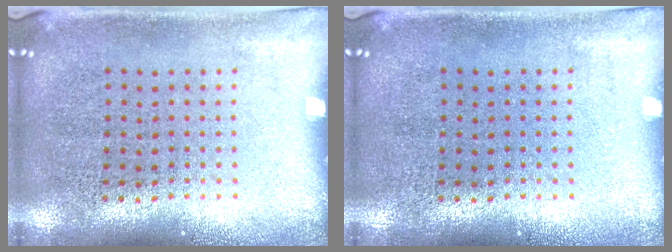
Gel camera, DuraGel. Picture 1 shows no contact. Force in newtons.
{"total": 0.0}